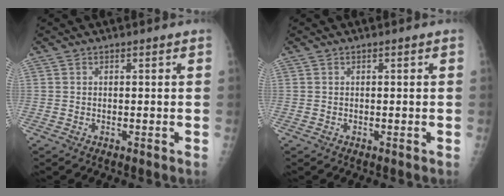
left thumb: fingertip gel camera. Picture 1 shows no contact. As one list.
[{"total": 0.0}]